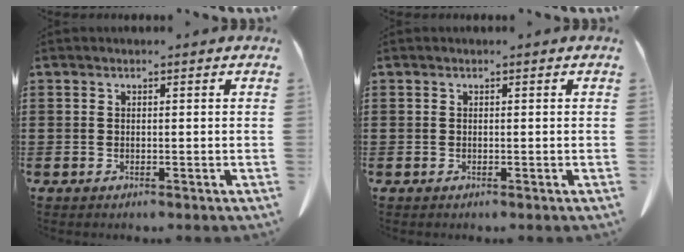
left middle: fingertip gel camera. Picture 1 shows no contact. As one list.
[{"total": 0.0}]